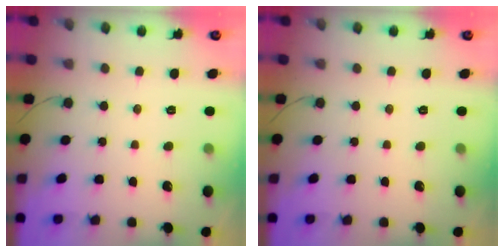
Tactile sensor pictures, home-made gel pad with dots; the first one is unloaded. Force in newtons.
{"total": 0.0}